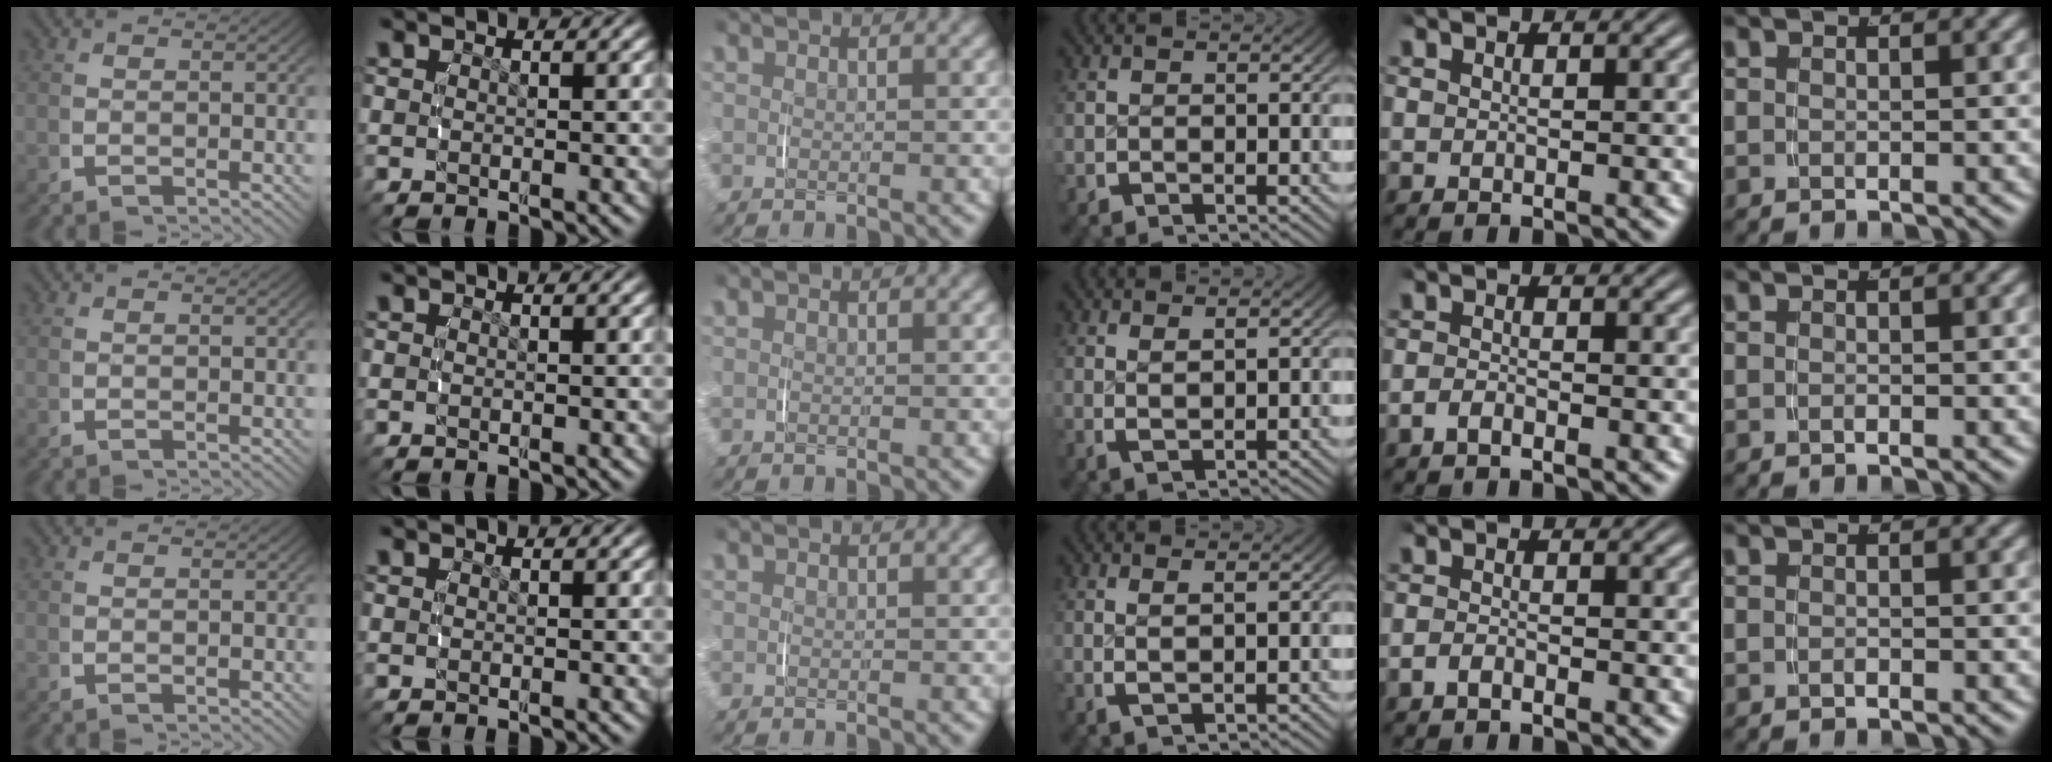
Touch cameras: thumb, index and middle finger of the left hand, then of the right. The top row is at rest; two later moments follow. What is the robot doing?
{"motion": "lift_and_place", "object": "pen bag"}